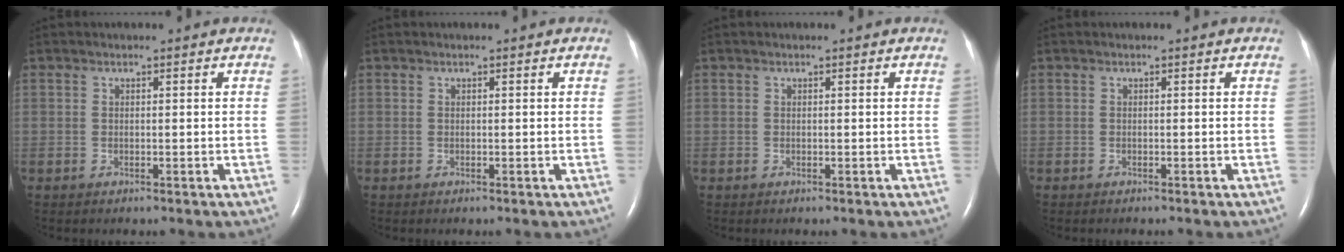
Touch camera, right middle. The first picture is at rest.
{"total": 0.0}
{"total": 0.0}
{"total": 0.6, "force": [-0.5, 0.1, 0.3], "torque": [-0.005, -0.001, -0.008]}